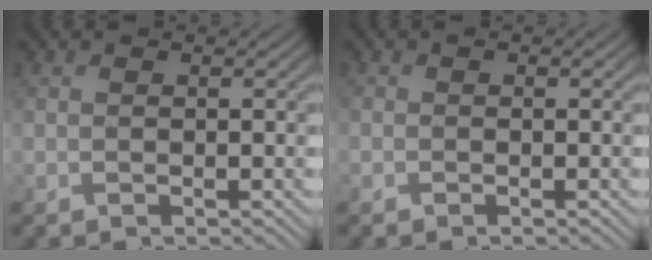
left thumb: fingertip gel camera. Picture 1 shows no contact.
{"total": 0.7, "force": [-0.5, 0.5, 0.1], "torque": [-0.004, -0.003, -0.010]}